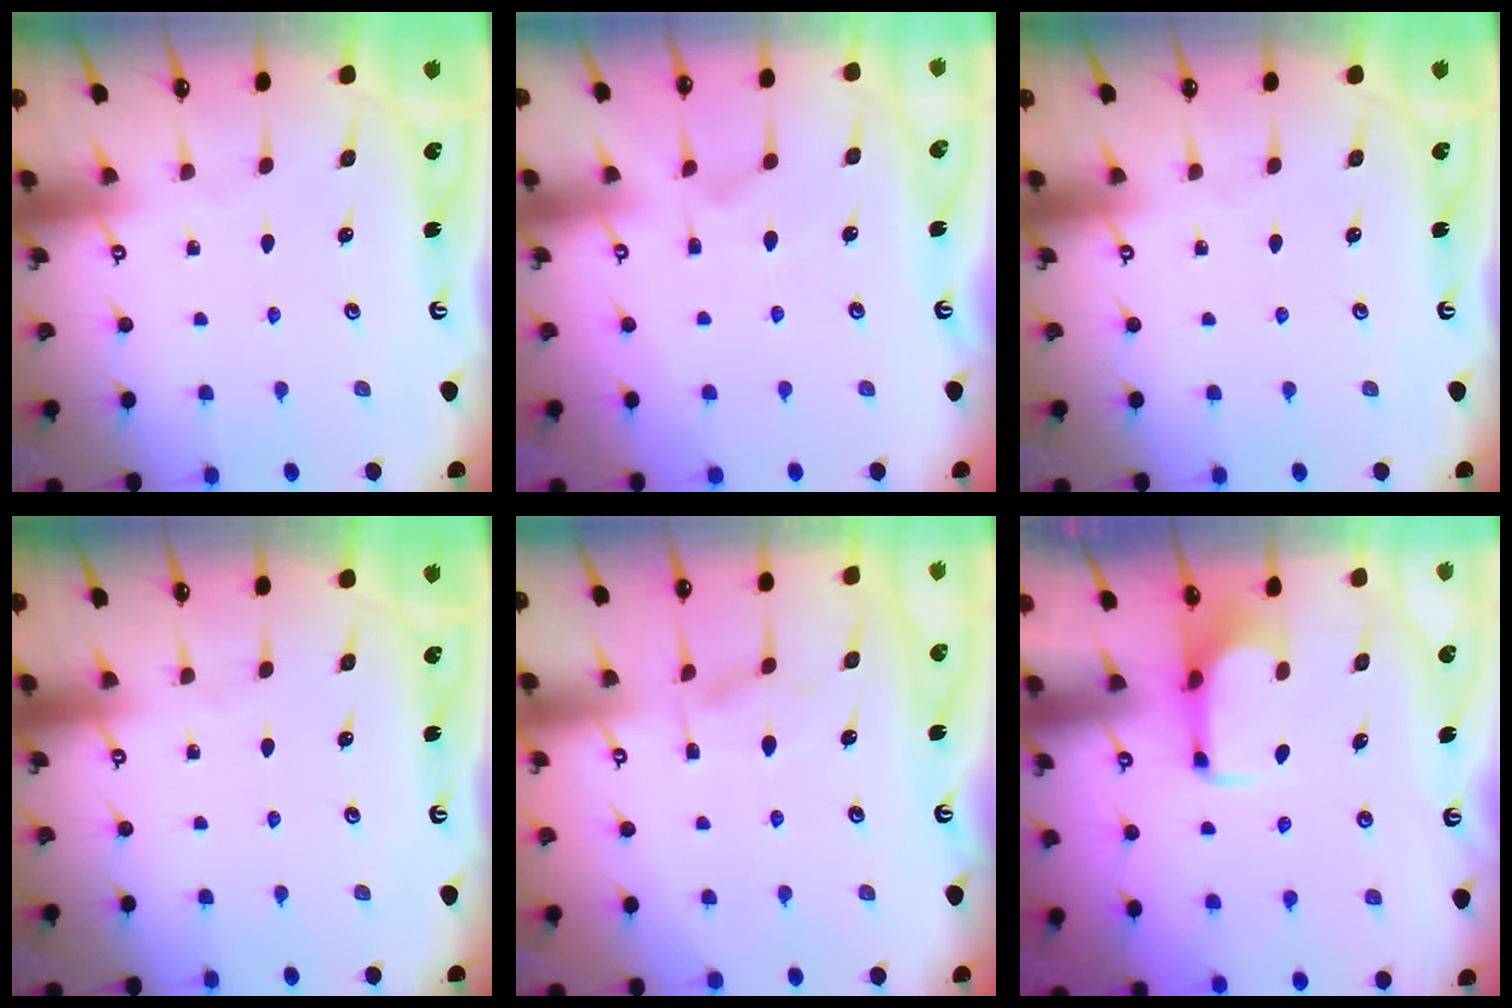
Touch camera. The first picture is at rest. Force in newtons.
{"total": 5.1, "press": 4.9, "slide": 1.3}
{"total": 0.0}
{"total": 0.0}
{"total": 2.2, "press": 1.9, "slide": 1.2}
{"total": 2.0, "press": 1.9, "slide": 0.4}